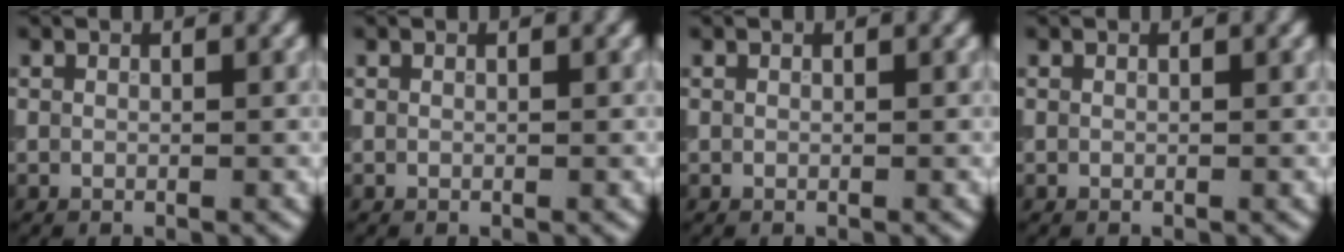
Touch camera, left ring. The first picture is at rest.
{"total": 0.0}
{"total": 0.0}
{"total": 0.0}